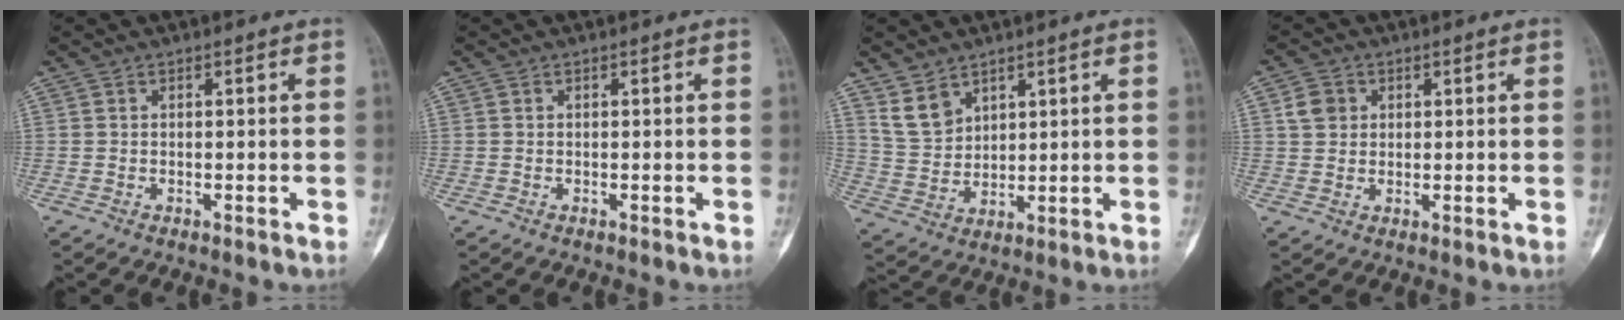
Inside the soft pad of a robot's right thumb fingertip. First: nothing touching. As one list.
[{"total": 0.0}, {"total": 6.4, "force": [4.4, 4.1, 2.3], "torque": [-0.031, -0.026, 0.100]}, {"total": 4.0, "force": [1.3, 3.4, 1.6], "torque": [-0.015, 0.001, 0.023]}]